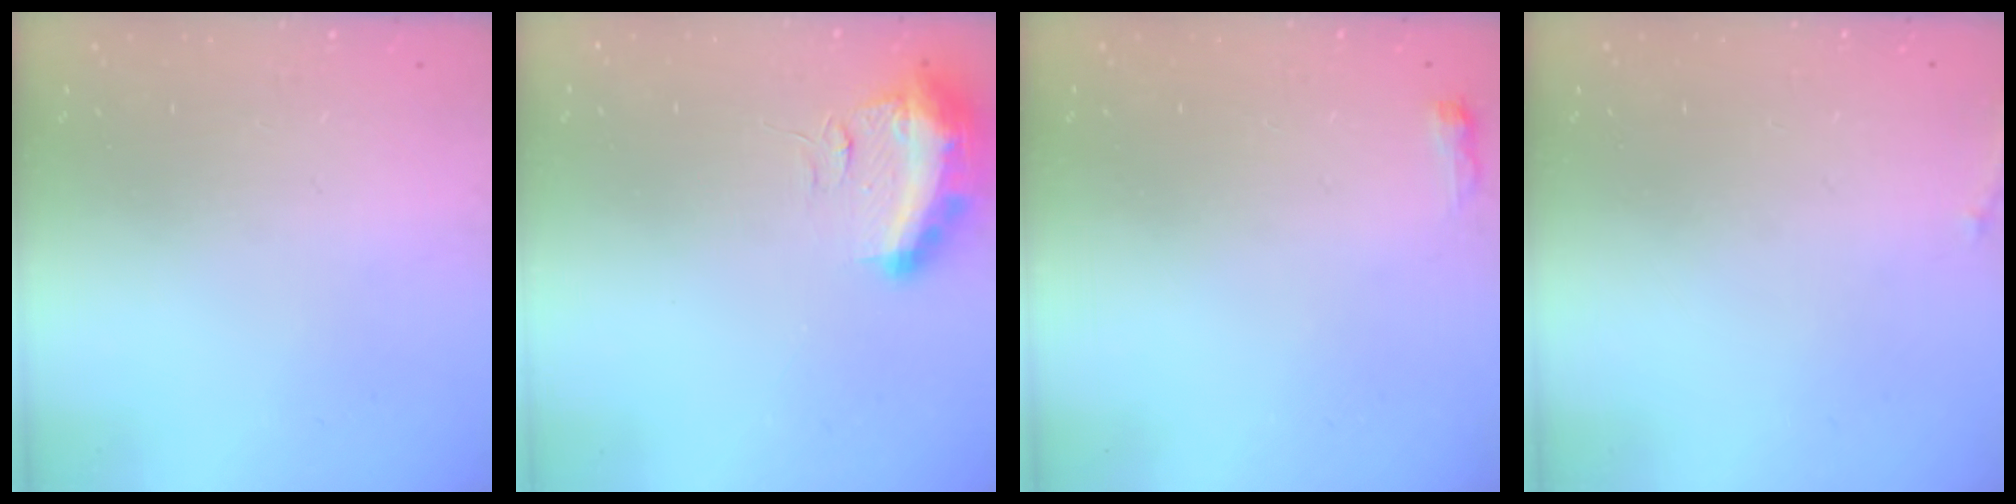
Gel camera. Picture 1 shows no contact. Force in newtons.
{"total": 17.3, "press": 13.2, "slide": 11.2}
{"total": 9.8, "press": 2.8, "slide": 9.4}
{"total": 5.6, "press": 5.3, "slide": 1.7}